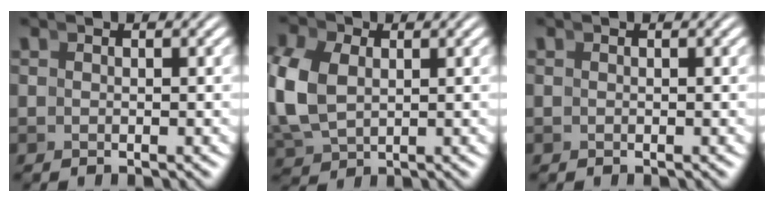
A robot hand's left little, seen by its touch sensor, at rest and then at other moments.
{"total": 5.4, "force": [0.2, 4.3, 3.3], "torque": [-0.097, -0.014, 0.018]}
{"total": 0.0}